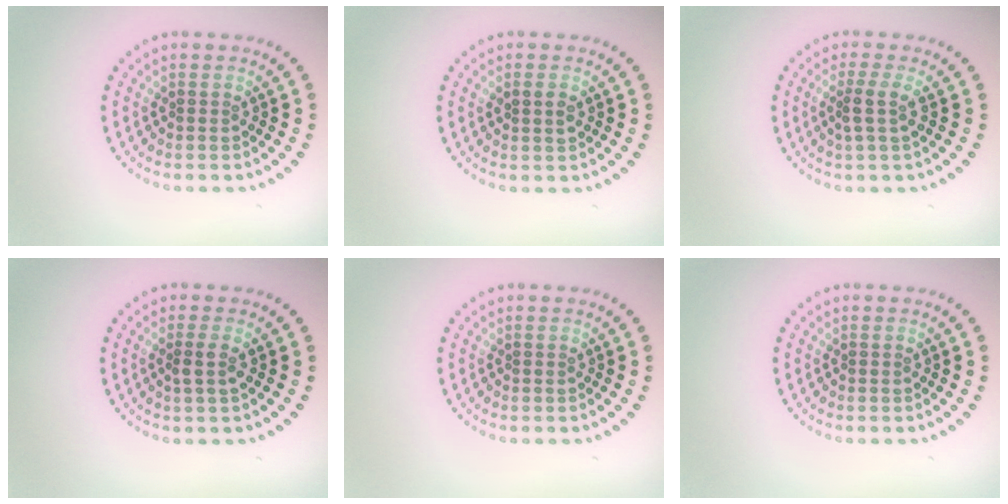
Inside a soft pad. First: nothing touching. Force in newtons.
{"total": 1.4, "press": 1.4, "slide": 0.2}
{"total": 2.1, "press": 1.6, "slide": 1.4}
{"total": 1.4, "press": 1.2, "slide": 0.7}
{"total": 0.0}
{"total": 0.0}